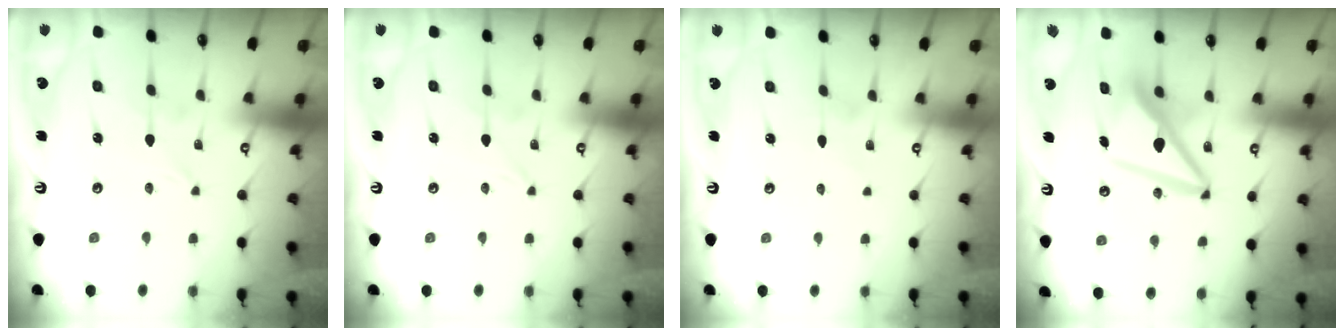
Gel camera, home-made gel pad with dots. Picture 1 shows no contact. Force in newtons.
{"total": 0.0}
{"total": 1.4, "press": 1.4, "slide": 0.1}
{"total": 12.2, "press": 12.1, "slide": 1.5}